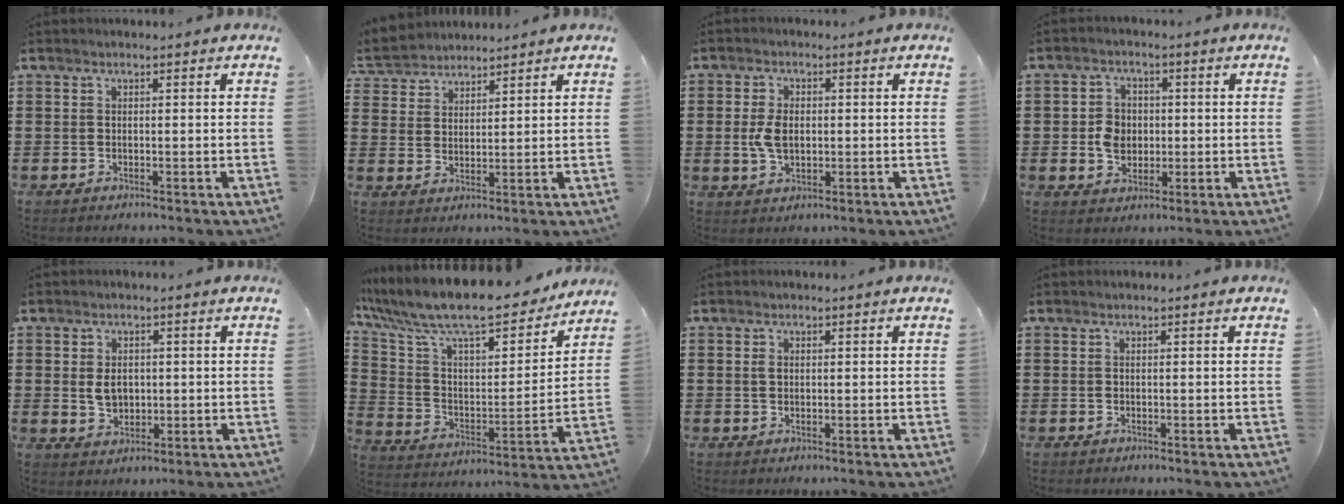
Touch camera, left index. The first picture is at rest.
{"total": 3.6, "force": [3.3, 1.3, -0.5], "torque": [-0.008, -0.010, 0.062]}
{"total": 4.6, "force": [0.2, 2.7, 3.7], "torque": [-0.090, 0.002, -0.001]}
{"total": 4.8, "force": [-0.3, 4.0, 2.7], "torque": [-0.053, 0.009, -0.009]}
{"total": 3.7, "force": [0.3, 2.7, 2.5], "torque": [-0.039, 0.003, 0.001]}
{"total": 12.1, "force": [10.3, 2.3, 5.9], "torque": [-0.151, -0.072, 0.173]}
{"total": 1.1, "force": [0.3, 0.8, 0.6], "torque": [-0.015, 0.005, 0.006]}
{"total": 0.0}